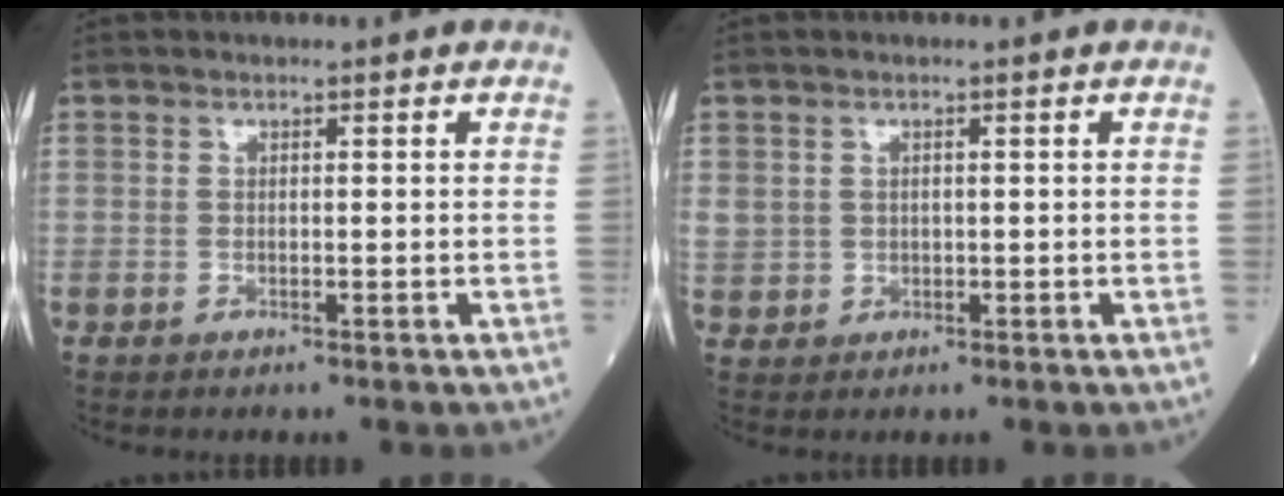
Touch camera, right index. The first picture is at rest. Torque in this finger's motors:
{"motor_torque": [1.53, -0.57, 0.76, 0.21]}